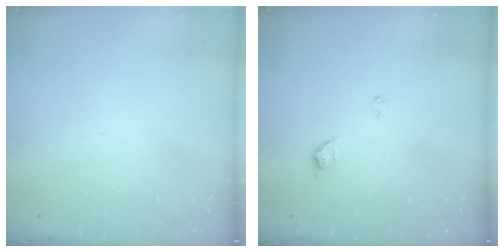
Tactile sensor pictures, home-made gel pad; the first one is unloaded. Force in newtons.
{"total": 8.0, "press": 8.0, "slide": 0.7}